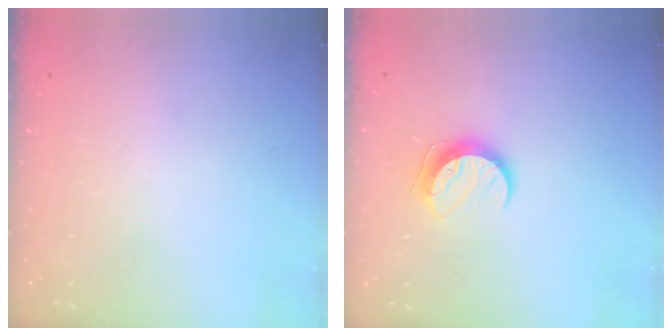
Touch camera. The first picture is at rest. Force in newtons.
{"total": 9.0, "press": 8.9, "slide": 0.7}